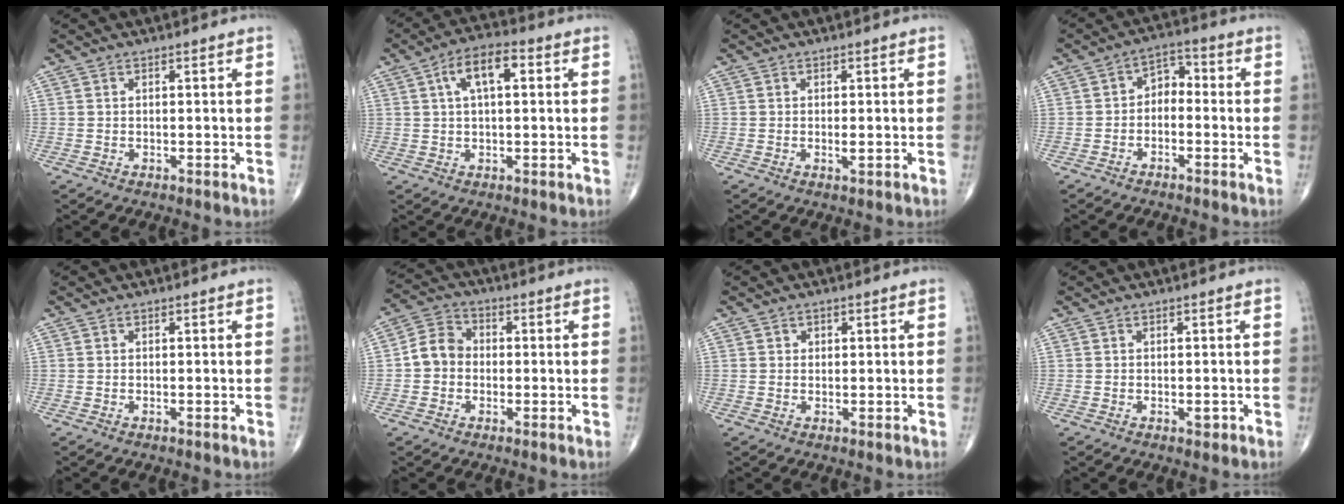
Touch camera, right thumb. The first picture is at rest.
{"total": 7.8, "force": [2.2, 3.5, 6.7], "torque": [-0.114, 0.018, 0.032]}
{"total": 1.0, "force": [-0.1, 0.2, 1.0], "torque": [-0.019, -0.004, -0.003]}
{"total": 4.6, "force": [-1.2, 3.2, 3.1], "torque": [-0.031, 0.032, -0.034]}
{"total": 0.0}
{"total": 6.2, "force": [-0.7, 5.4, 3.1], "torque": [-0.040, 0.023, -0.027]}
{"total": 0.7, "force": [0.2, 0.7, 0.2], "torque": [0.005, 0.000, 0.002]}
{"total": 1.0, "force": [-0.4, 0.5, 0.8], "torque": [-0.010, -0.002, -0.006]}